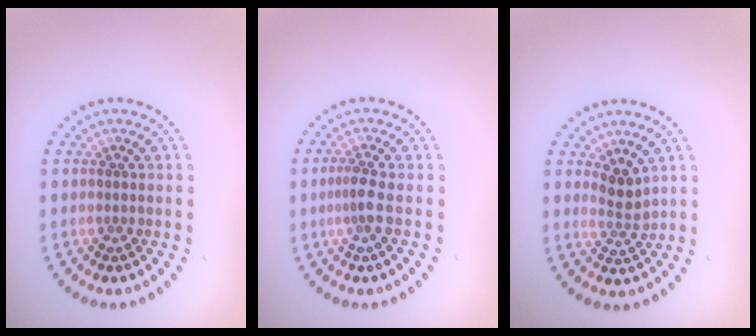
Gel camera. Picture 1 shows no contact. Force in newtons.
{"total": 1.9, "press": 1.3, "slide": 1.3}
{"total": 2.0, "press": 1.4, "slide": 1.3}